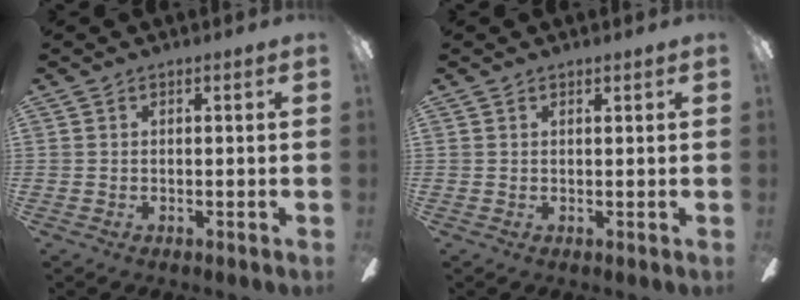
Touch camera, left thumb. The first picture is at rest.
{"total": 0.7, "force": [0.7, 0.2, 0.1], "torque": [0.004, -0.003, 0.011]}